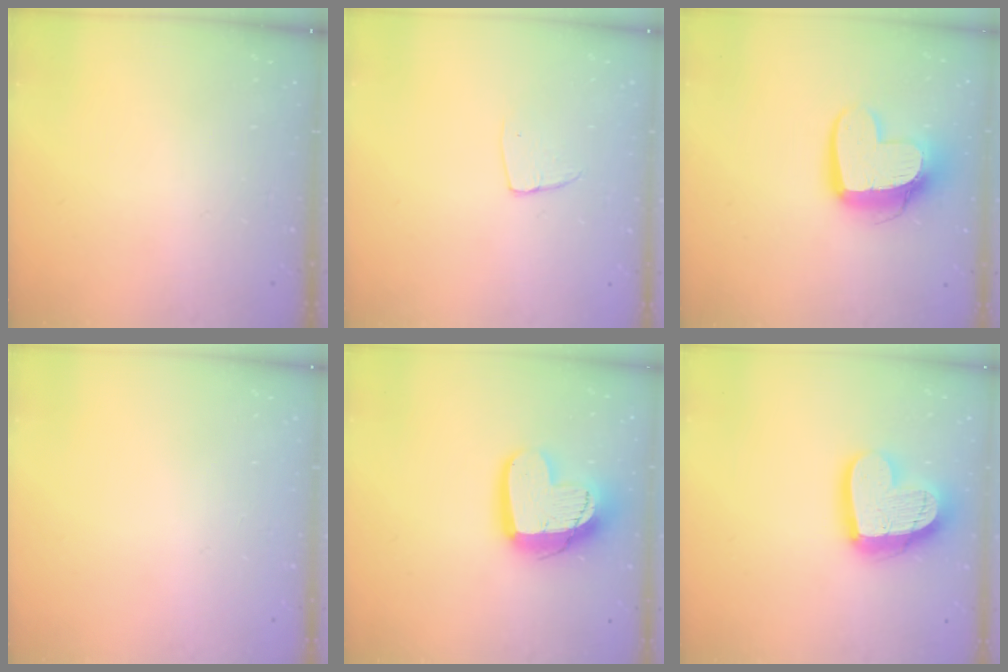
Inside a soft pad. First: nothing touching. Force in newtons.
{"total": 5.6, "press": 5.5, "slide": 0.5}
{"total": 14.1, "press": 14.0, "slide": 1.2}
{"total": 0.7, "press": 0.6, "slide": 0.3}
{"total": 16.7, "press": 16.6, "slide": 1.5}
{"total": 21.4, "press": 21.3, "slide": 2.1}